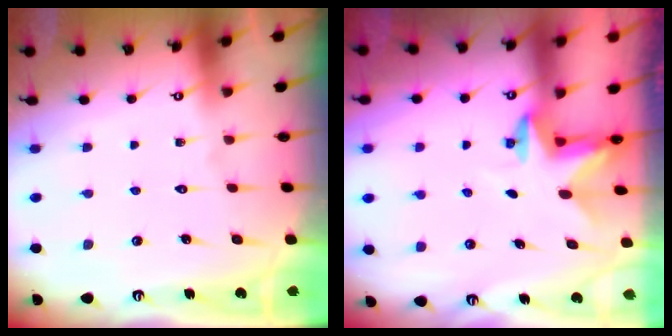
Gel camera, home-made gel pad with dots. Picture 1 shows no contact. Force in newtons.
{"total": 2.5, "press": 2.5, "slide": 0.4}